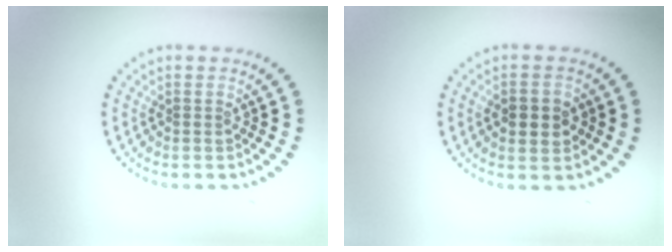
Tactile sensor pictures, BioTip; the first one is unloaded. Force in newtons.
{"total": 2.8, "press": 2.8, "slide": 0.1}